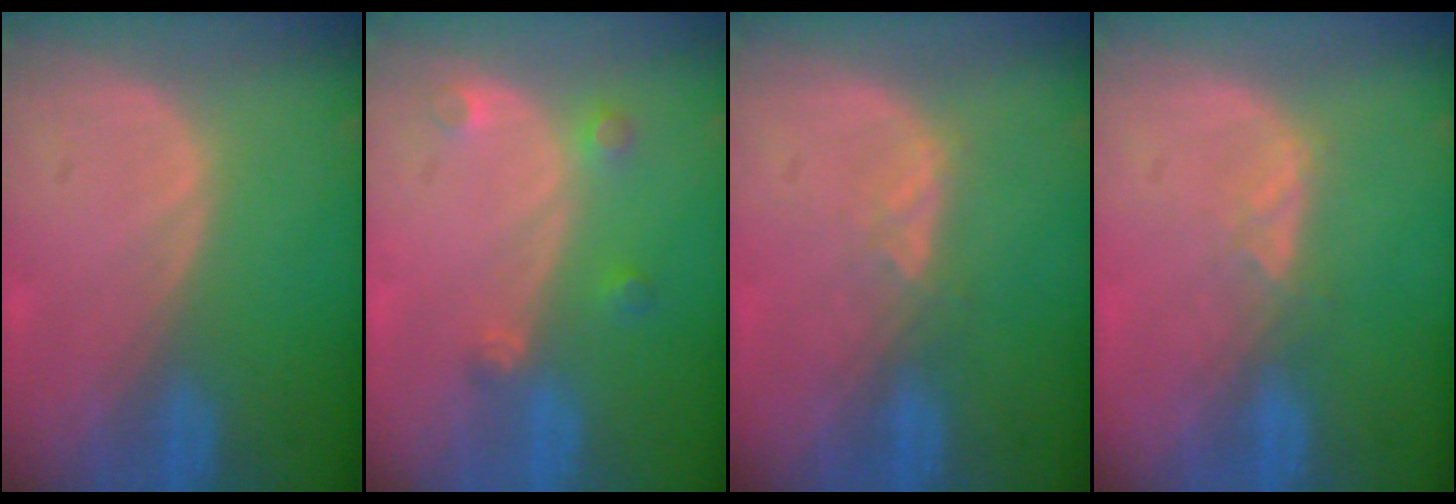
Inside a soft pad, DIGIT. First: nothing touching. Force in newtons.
{"total": 2.6, "press": 2.6, "slide": 0.5}
{"total": 2.3, "press": 2.2, "slide": 0.9}
{"total": 2.3, "press": 2.2, "slide": 0.9}